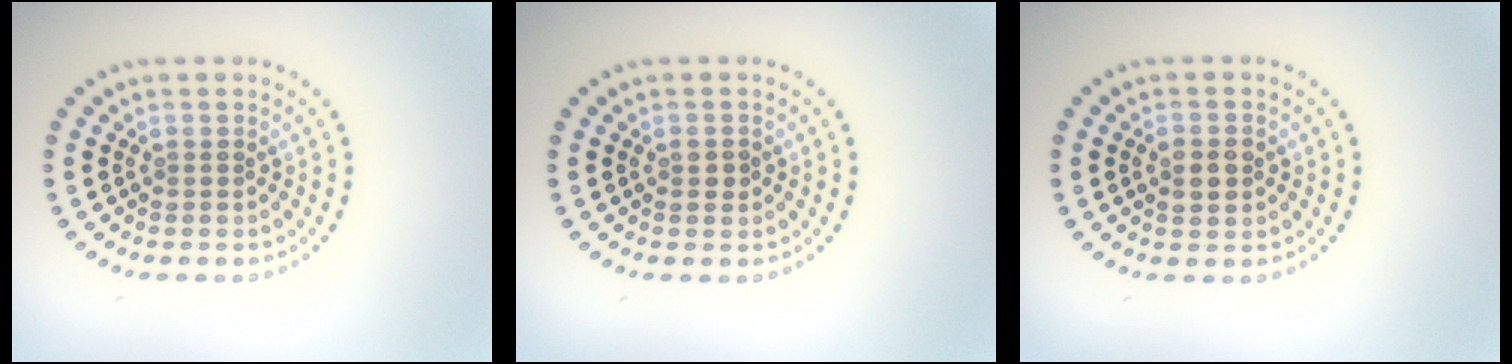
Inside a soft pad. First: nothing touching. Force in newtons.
{"total": 1.0, "press": 1.0, "slide": 0.2}
{"total": 2.4, "press": 2.3, "slide": 0.1}